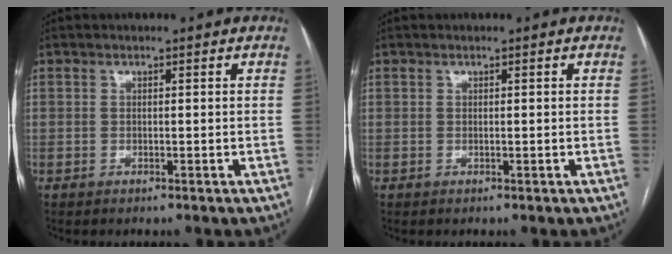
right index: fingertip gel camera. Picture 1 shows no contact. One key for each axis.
{"total": 0.0}